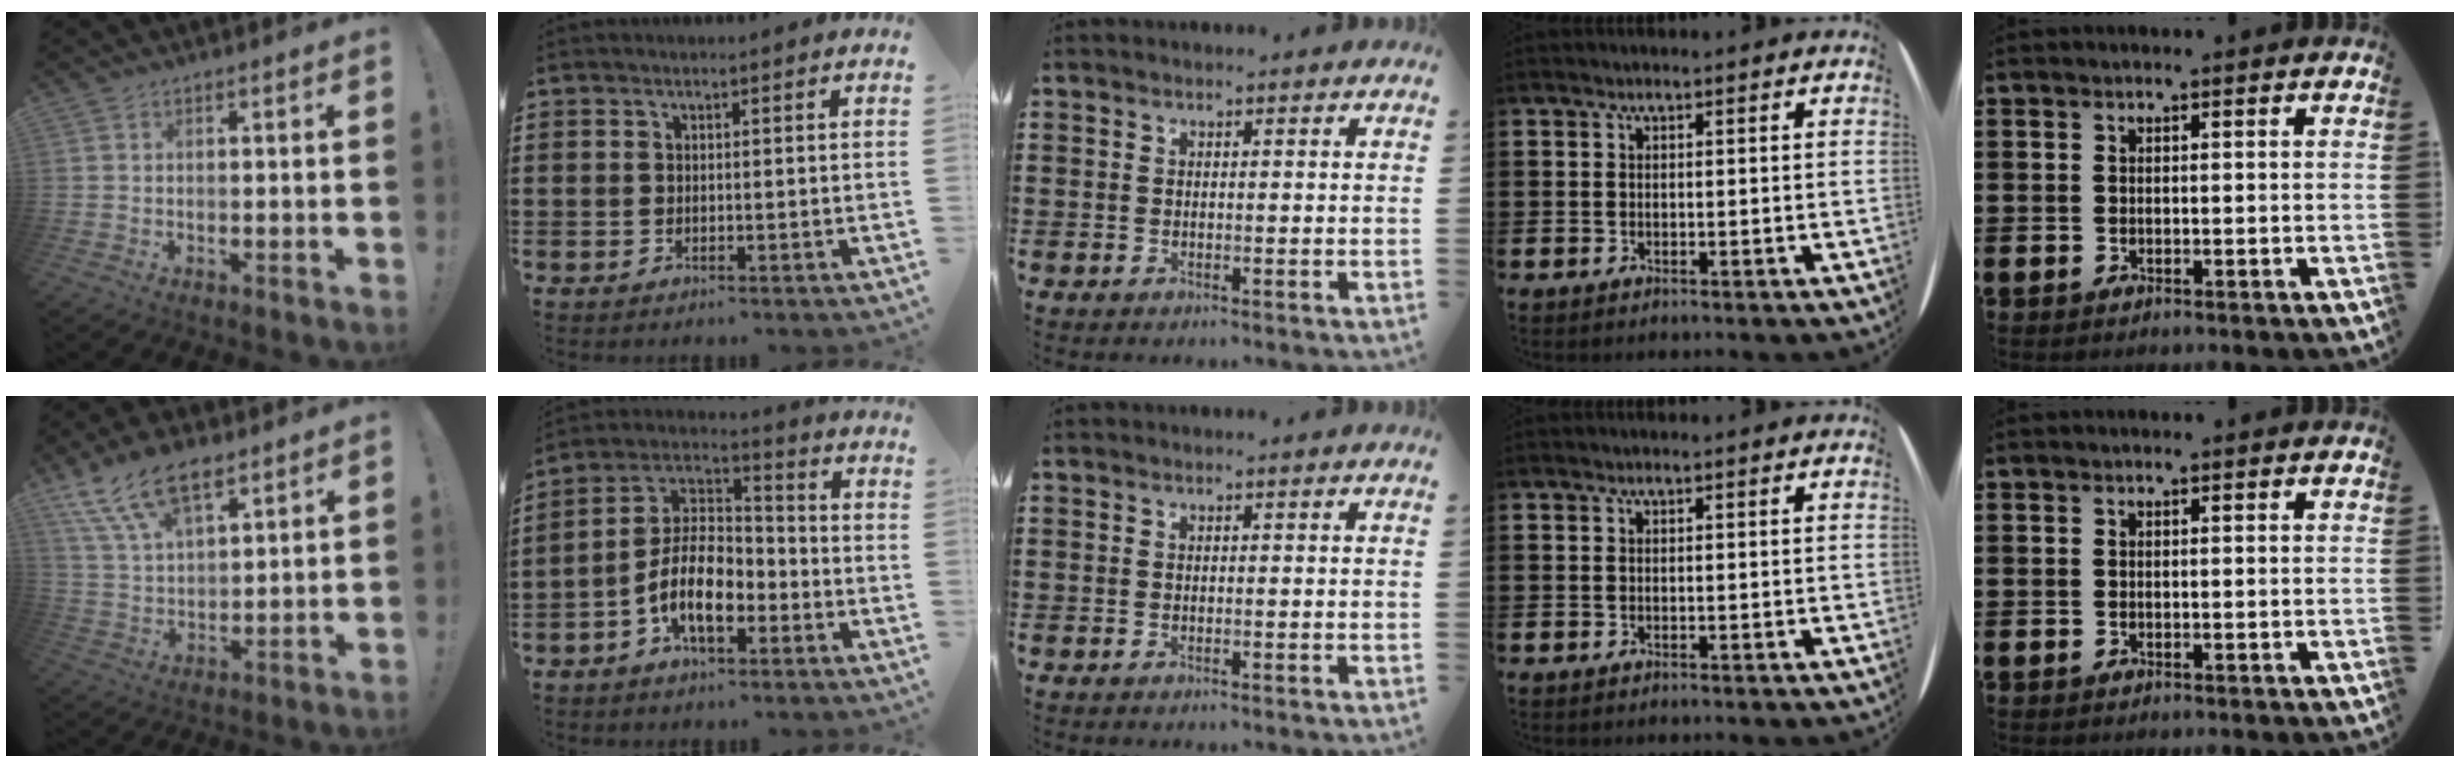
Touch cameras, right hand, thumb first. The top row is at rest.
{"thumb": {"total": 14.4, "force": [9.6, 6.8, 8.3], "torque": [-0.154, -0.043, 0.177]}, "index": {"total": 9.6, "force": [-4.3, 4.7, 7.2], "torque": [-0.164, 0.004, -0.083]}}